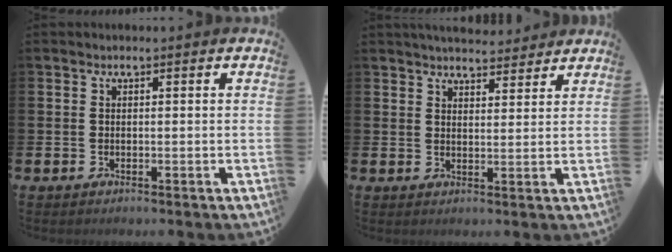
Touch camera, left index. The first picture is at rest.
{"total": 4.6, "force": [4.5, 0.8, 0.2], "torque": [-0.004, -0.022, 0.082]}